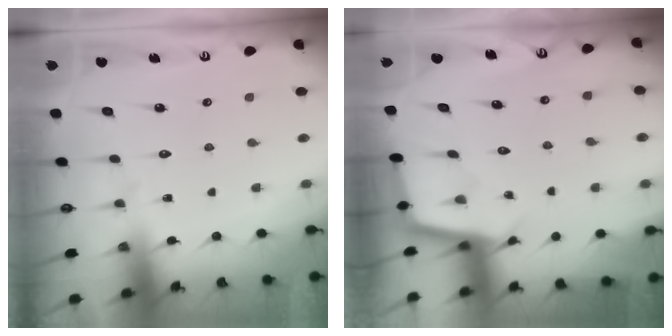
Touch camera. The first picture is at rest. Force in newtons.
{"total": 2.3, "press": 2.3, "slide": 0.2}